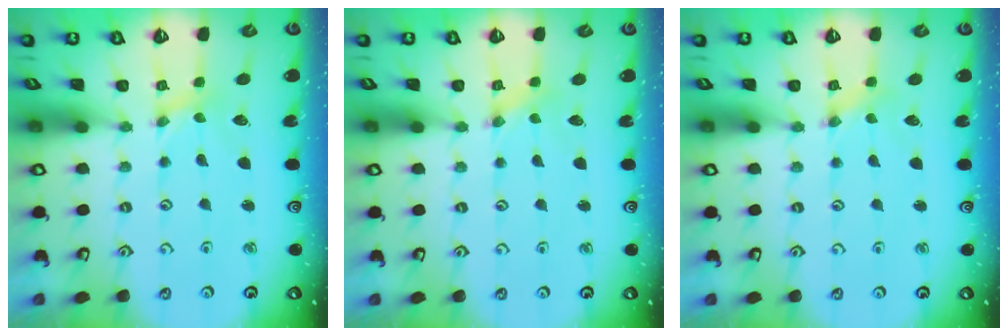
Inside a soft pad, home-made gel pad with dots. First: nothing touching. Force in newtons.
{"total": 0.5, "press": 0.5, "slide": 0.1}
{"total": 0.8, "press": 0.8, "slide": 0.0}